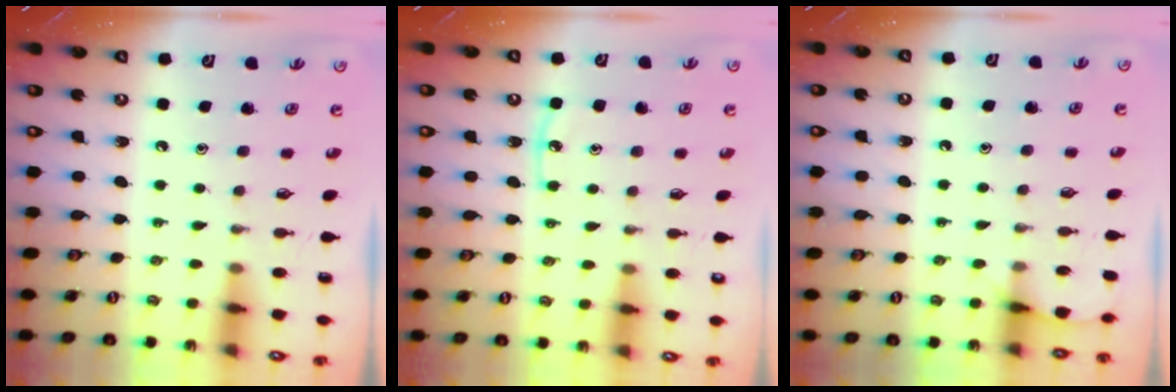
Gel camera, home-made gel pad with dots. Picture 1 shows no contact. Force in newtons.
{"total": 5.1, "press": 5.1, "slide": 0.4}
{"total": 6.0, "press": 5.9, "slide": 0.7}